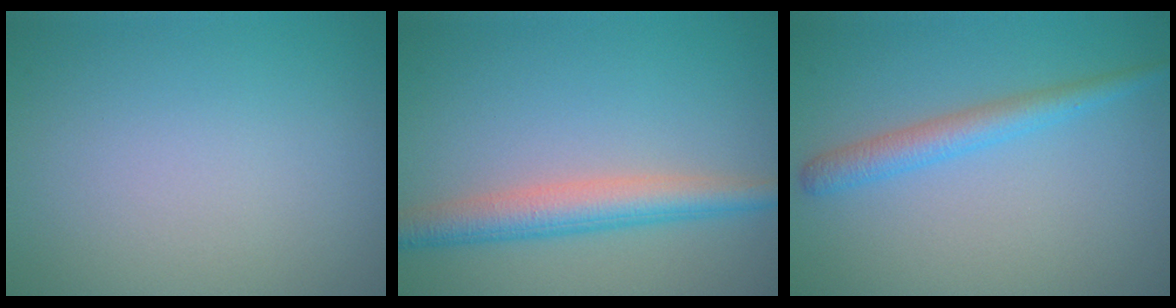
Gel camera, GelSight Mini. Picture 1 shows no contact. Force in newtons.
{"total": 4.1, "press": 4.1, "slide": 0.1}
{"total": 2.6, "press": 2.6, "slide": 0.1}